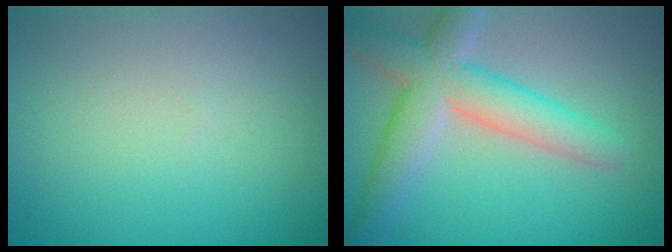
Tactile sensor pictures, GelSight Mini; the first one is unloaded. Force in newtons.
{"total": 6.4, "press": 6.4, "slide": 0.5}